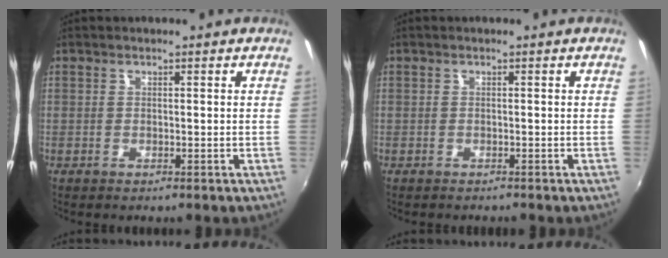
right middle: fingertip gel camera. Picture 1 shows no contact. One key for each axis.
{"total": 0.8, "fx": -0.8, "fy": 0.3, "fz": 0.1, "tx": -0.005, "ty": -0.003, "tz": -0.012}